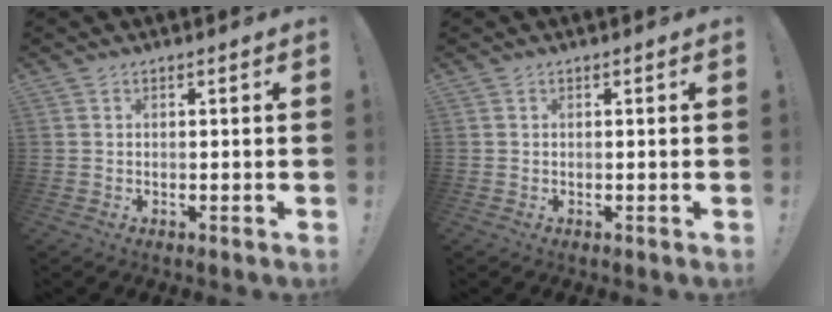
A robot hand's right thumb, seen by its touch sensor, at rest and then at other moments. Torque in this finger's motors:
{"motor_torque": [0.00, 0.00, 0.00, 0.00, 0.00]}